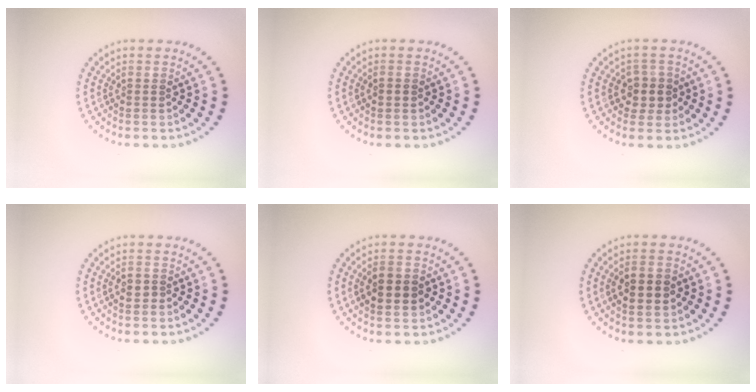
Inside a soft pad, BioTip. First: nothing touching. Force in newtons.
{"total": 0.9, "press": 0.9, "slide": 0.1}
{"total": 2.1, "press": 1.9, "slide": 0.7}
{"total": 0.6, "press": 0.6, "slide": 0.1}
{"total": 2.4, "press": 2.4, "slide": 0.1}
{"total": 2.7, "press": 2.7, "slide": 0.2}